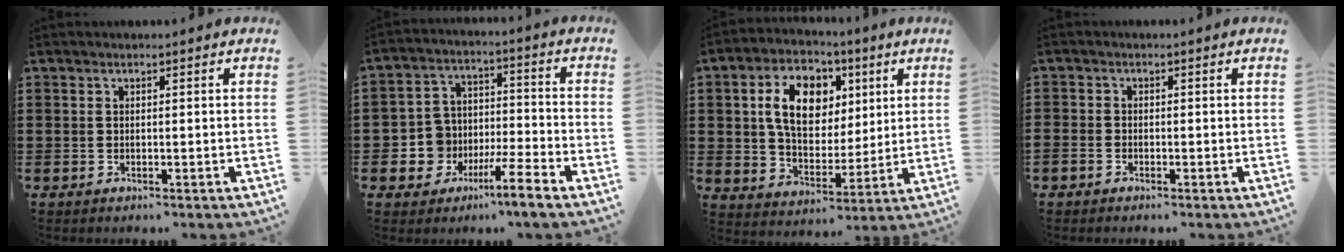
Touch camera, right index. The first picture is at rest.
{"total": 4.6, "force": [-3.6, 2.6, 1.5], "torque": [-0.039, 0.005, -0.070]}
{"total": 11.2, "force": [3.4, 7.4, 7.8], "torque": [-0.158, 0.013, 0.059]}
{"total": 0.9, "force": [-0.8, 0.4, 0.1], "torque": [-0.004, 0.000, -0.017]}